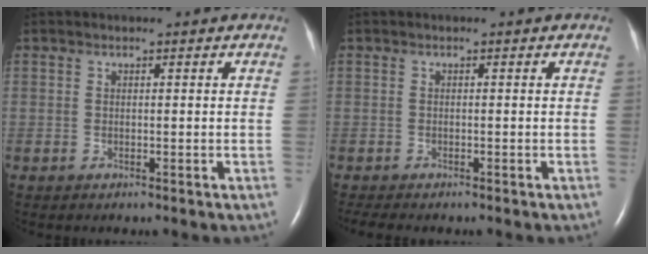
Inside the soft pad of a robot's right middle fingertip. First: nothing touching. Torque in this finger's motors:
{"motor_torque": [-0.17, -0.01, 0.12, 0.03]}